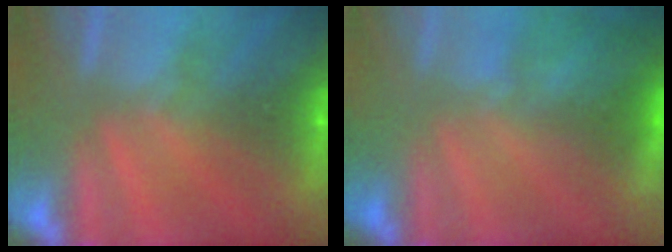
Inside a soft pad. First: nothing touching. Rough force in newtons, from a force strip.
{"total": 5.1}